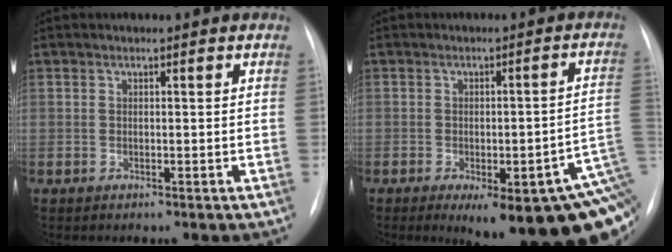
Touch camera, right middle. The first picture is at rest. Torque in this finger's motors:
{"motor_torque": [1.09, -1.05, 0.67, 0.10]}